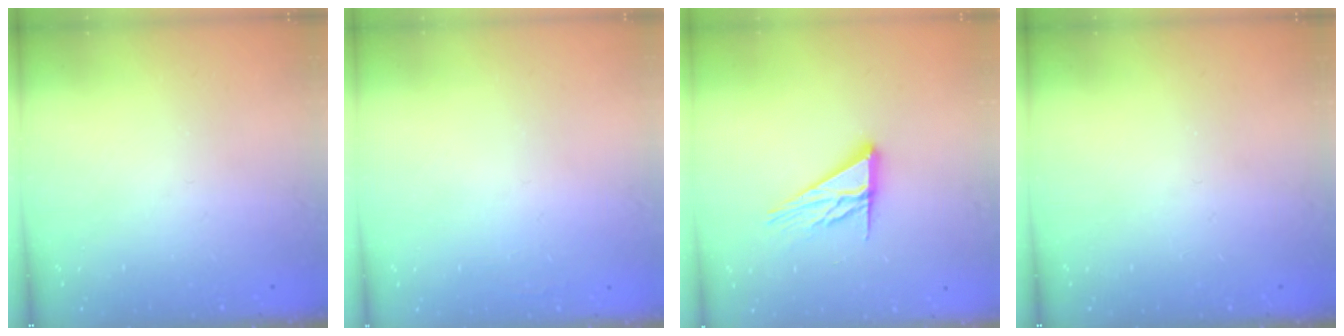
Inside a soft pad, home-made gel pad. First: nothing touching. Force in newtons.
{"total": 1.8, "press": 1.7, "slide": 0.4}
{"total": 12.3, "press": 12.3, "slide": 1.2}
{"total": 0.0}